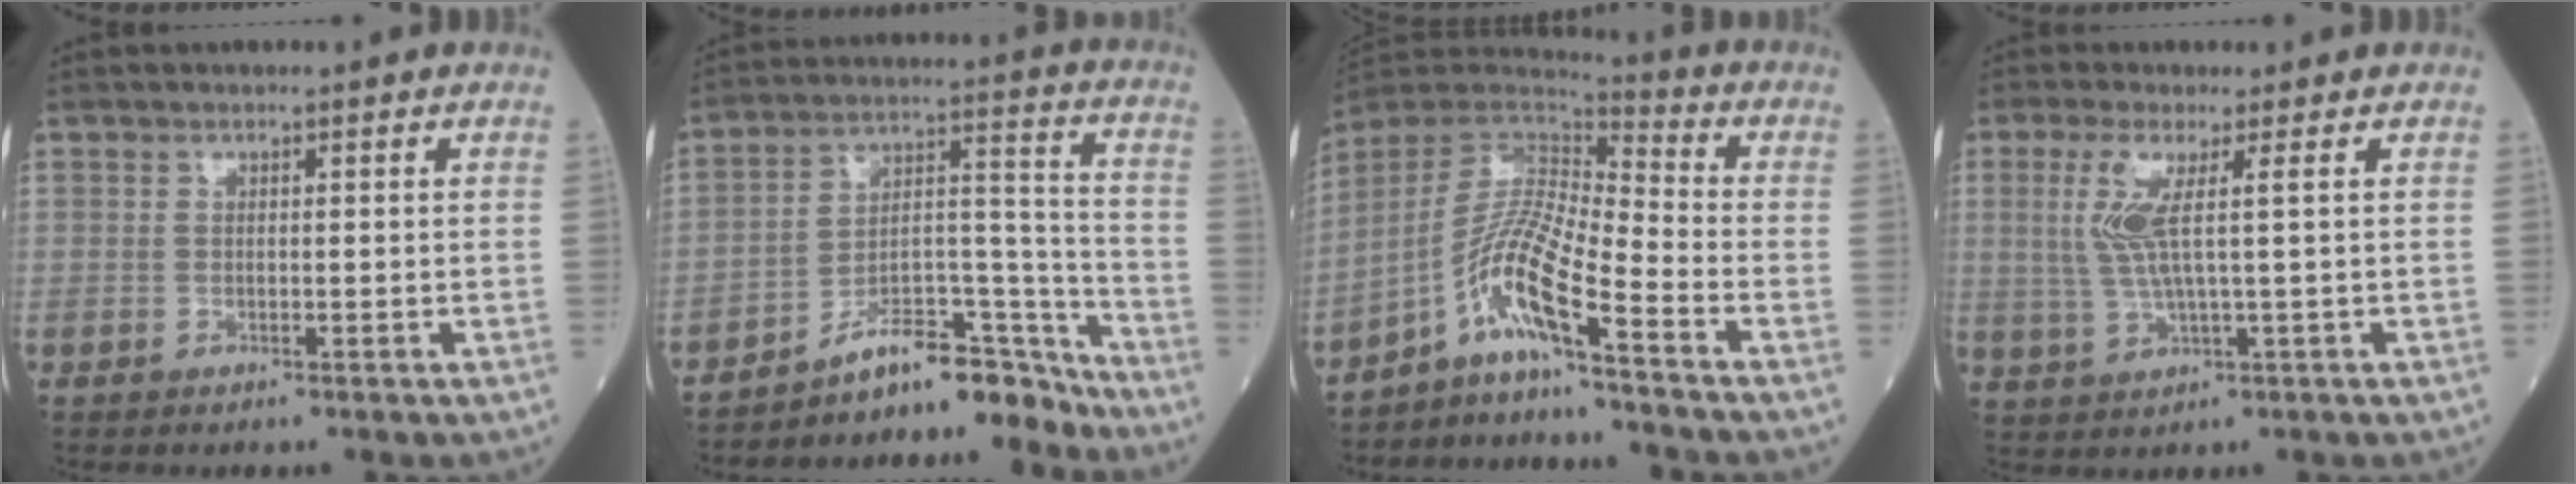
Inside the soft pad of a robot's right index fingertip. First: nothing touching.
{"total": 12.3, "force": [-11.5, 2.5, 3.7], "torque": [-0.038, 0.060, -0.193]}
{"total": 10.4, "force": [-6.5, 0.2, 8.2], "torque": [-0.166, 0.005, -0.128]}
{"total": 5.5, "force": [1.4, -0.1, 5.3], "torque": [-0.126, -0.001, 0.032]}